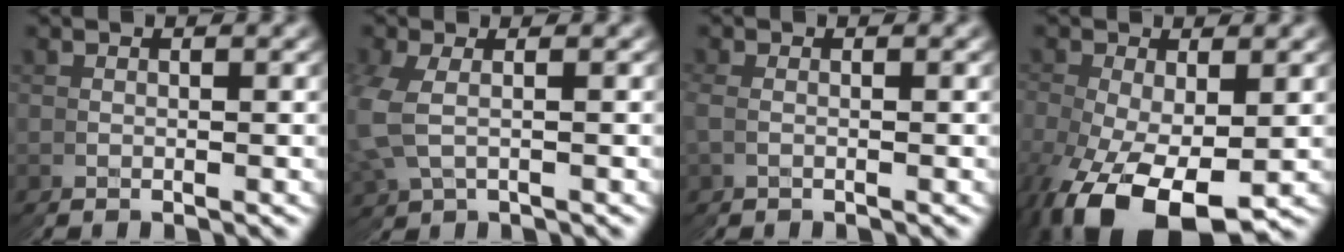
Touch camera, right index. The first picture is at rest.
{"total": 1.5, "force": [0.7, 0.9, -0.9], "torque": [-0.015, -0.003, 0.018]}
{"total": 1.0, "force": [0.0, -0.5, -0.9], "torque": [0.002, 0.001, -0.003]}
{"total": 7.1, "force": [-3.2, 3.7, 5.1], "torque": [-0.104, -0.022, -0.040]}